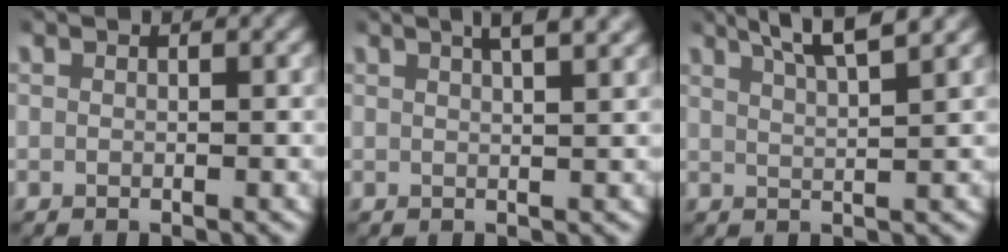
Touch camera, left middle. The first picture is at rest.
{"total": 5.2, "force": [3.4, 1.7, 3.5], "torque": [-0.049, 0.017, 0.047]}
{"total": 5.0, "force": [3.8, 1.1, 3.0], "torque": [-0.056, 0.006, 0.063]}